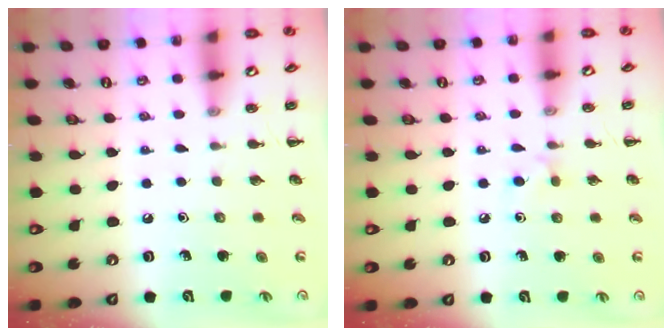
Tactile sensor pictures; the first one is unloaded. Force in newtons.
{"total": 4.2, "press": 4.0, "slide": 1.3}